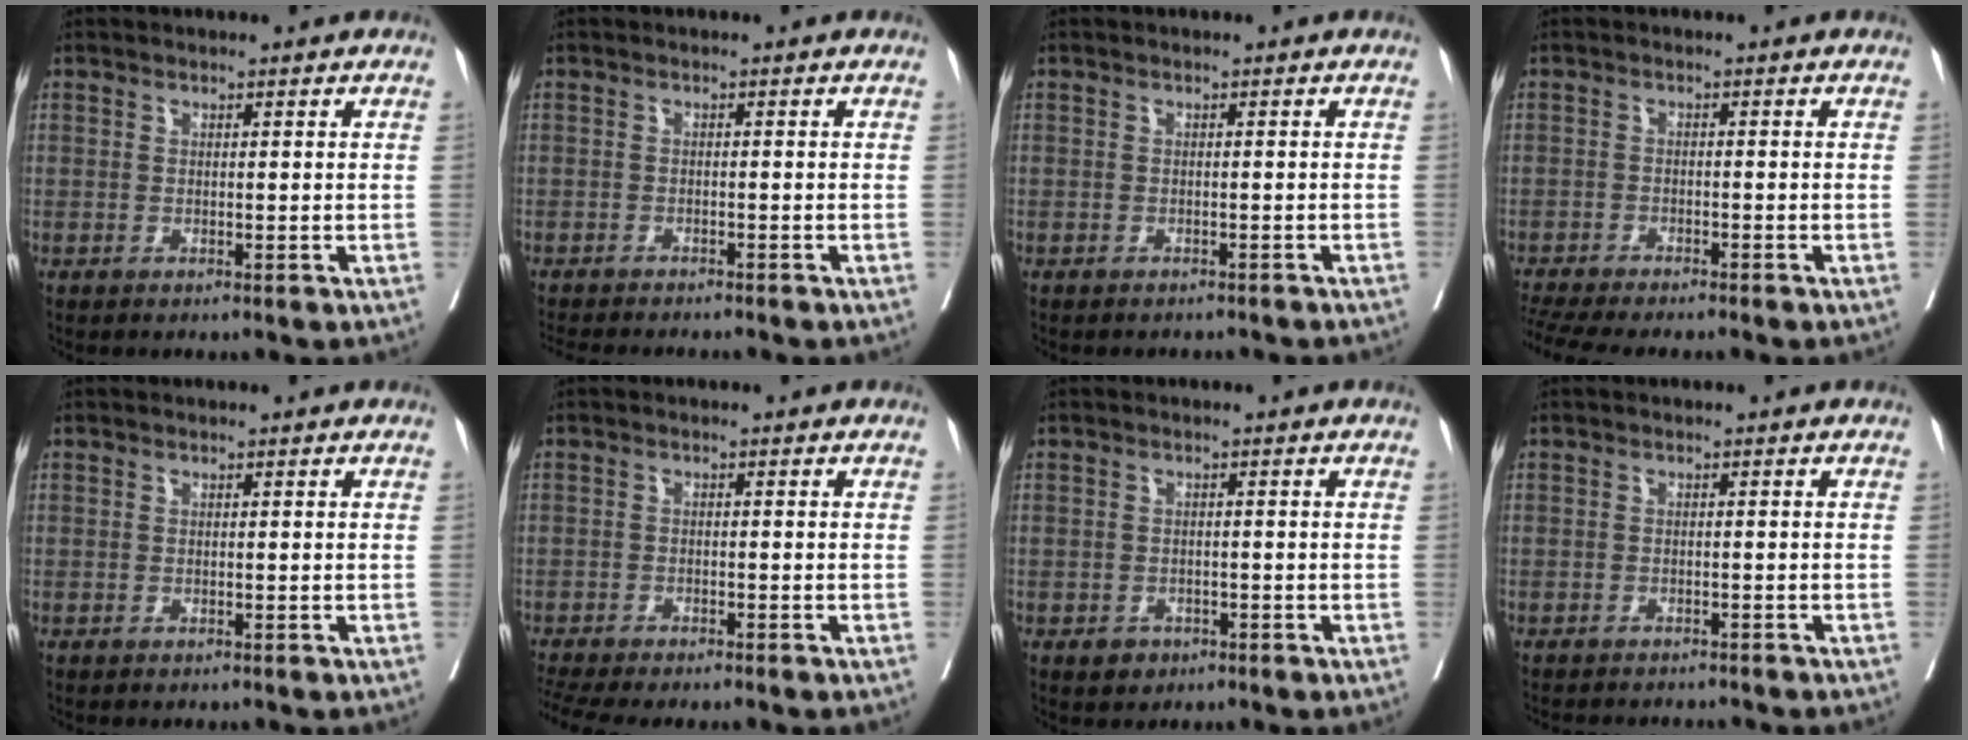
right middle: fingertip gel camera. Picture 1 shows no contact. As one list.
[{"total": 8.6, "force": [-7.8, 1.1, 3.5], "torque": [-0.043, -0.012, -0.108]}, {"total": 4.4, "force": [-4.1, 1.3, 1.0], "torque": [-0.014, -0.005, -0.047]}, {"total": 9.4, "force": [-8.3, 0.4, 4.5], "torque": [-0.066, -0.011, -0.131]}, {"total": 0.0}, {"total": 8.7, "force": [-7.5, 1.0, 4.2], "torque": [-0.063, -0.004, -0.115]}, {"total": 2.0, "force": [-1.2, 1.6, 0.5], "torque": [-0.008, 0.003, -0.013]}, {"total": 7.0, "force": [-6.6, 1.2, 1.9], "torque": [-0.020, -0.008, -0.082]}]